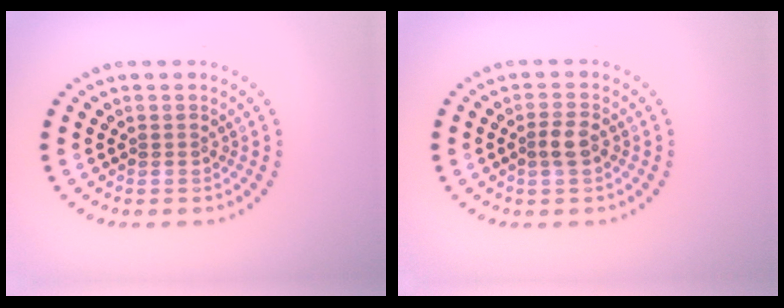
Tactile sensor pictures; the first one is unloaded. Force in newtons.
{"total": 1.9, "press": 1.9, "slide": 0.6}